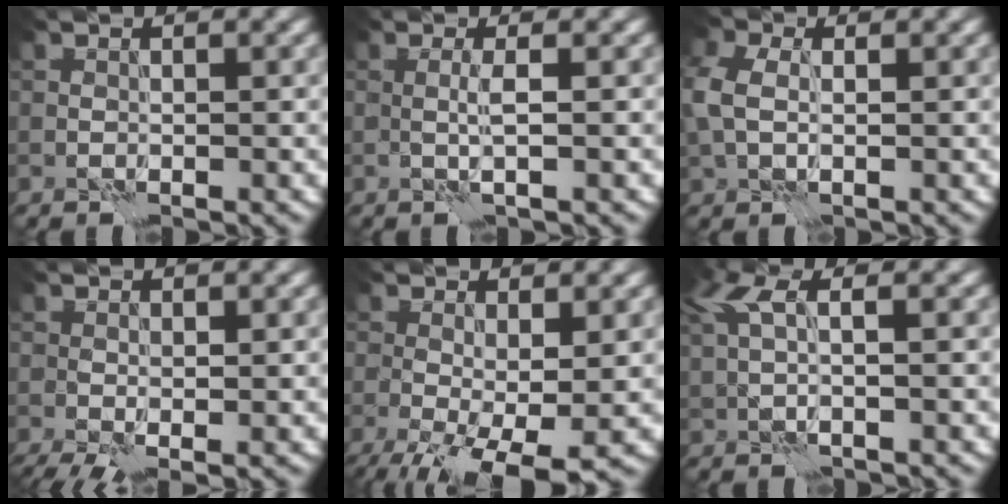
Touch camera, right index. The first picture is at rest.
{"total": 1.5, "force": [0.0, 0.1, 1.5], "torque": [-0.032, 0.000, -0.003]}
{"total": 4.4, "force": [0.3, 3.1, 3.1], "torque": [-0.092, 0.006, 0.004]}
{"total": 2.9, "force": [-1.0, 1.0, 2.4], "torque": [-0.051, -0.010, -0.019]}
{"total": 7.9, "force": [-2.9, 2.9, 6.7], "torque": [-0.120, -0.026, -0.037]}
{"total": 3.5, "force": [1.2, 1.2, 3.1], "torque": [-0.065, 0.008, 0.020]}